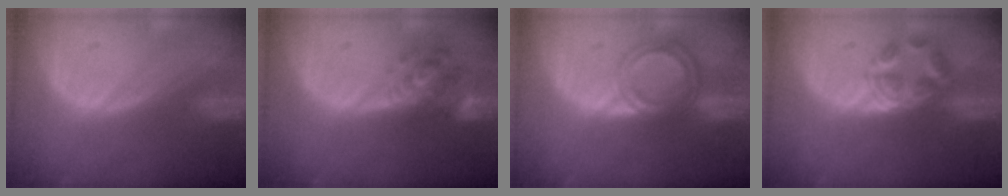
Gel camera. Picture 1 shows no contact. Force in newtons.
{"total": 6.3, "press": 5.8, "slide": 2.5}
{"total": 6.4, "press": 5.4, "slide": 3.4}
{"total": 5.9, "press": 4.8, "slide": 3.5}